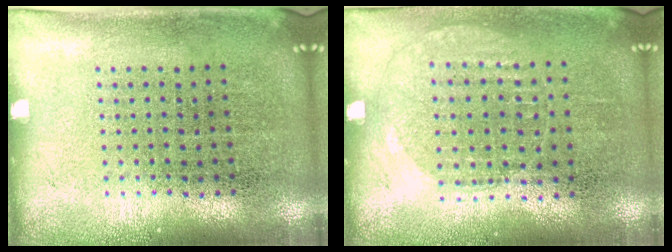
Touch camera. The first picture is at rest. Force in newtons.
{"total": 1.0, "press": 0.9, "slide": 0.4}